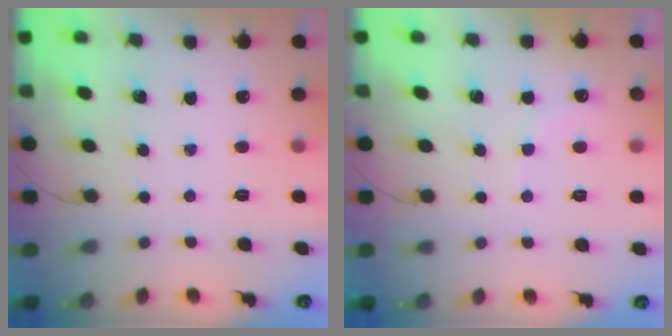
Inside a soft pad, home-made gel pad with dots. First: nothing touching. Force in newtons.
{"total": 6.7, "press": 6.6, "slide": 1.0}